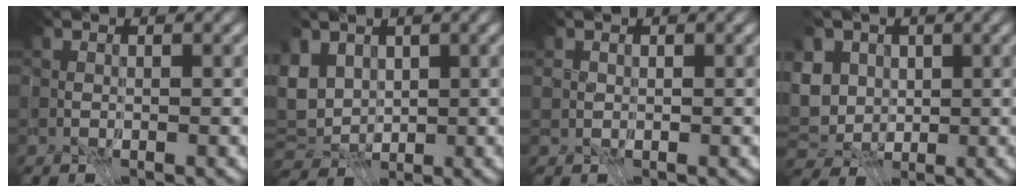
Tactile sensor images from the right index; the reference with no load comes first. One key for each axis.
{"total": 3.2, "fx": -0.2, "fy": 1.7, "fz": 2.7, "tx": -0.054, "ty": 0.000, "tz": -0.002}
{"total": 1.6, "fx": 0.8, "fy": 1.2, "fz": 0.6, "tx": -0.015, "ty": 0.005, "tz": 0.010}
{"total": 5.2, "fx": 0.5, "fy": 3.9, "fz": 3.4, "tx": -0.055, "ty": 0.010, "tz": -0.010}